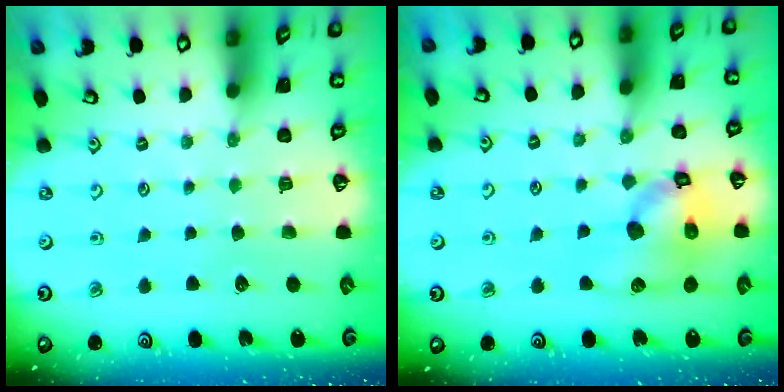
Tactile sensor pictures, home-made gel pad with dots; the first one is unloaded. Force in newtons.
{"total": 13.4, "press": 13.2, "slide": 2.0}